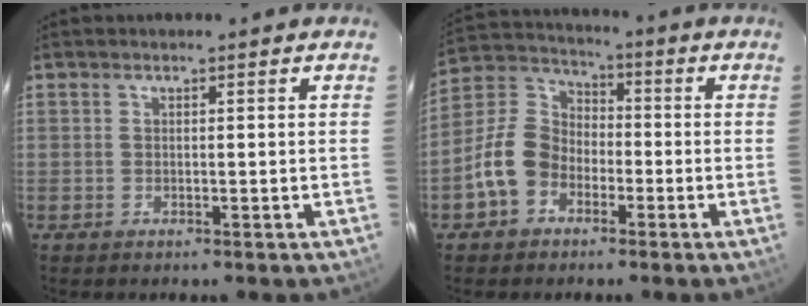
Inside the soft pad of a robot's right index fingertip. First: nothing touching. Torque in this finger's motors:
{"motor_torque": [-0.05, 0.10, -0.15, -0.11]}